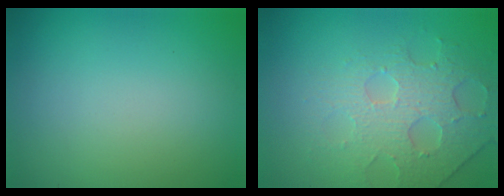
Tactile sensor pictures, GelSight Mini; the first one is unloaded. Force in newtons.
{"total": 3.8, "press": 3.6, "slide": 1.1}